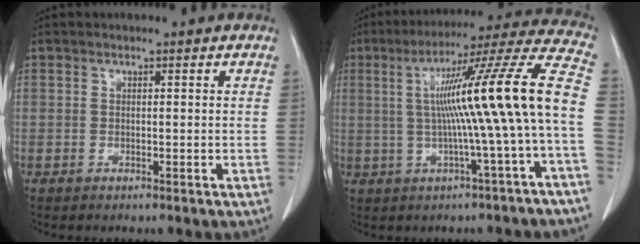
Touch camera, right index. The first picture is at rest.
{"total": 17.8, "force": [-0.4, -1.7, 17.7], "torque": [-0.257, 0.027, -0.014]}